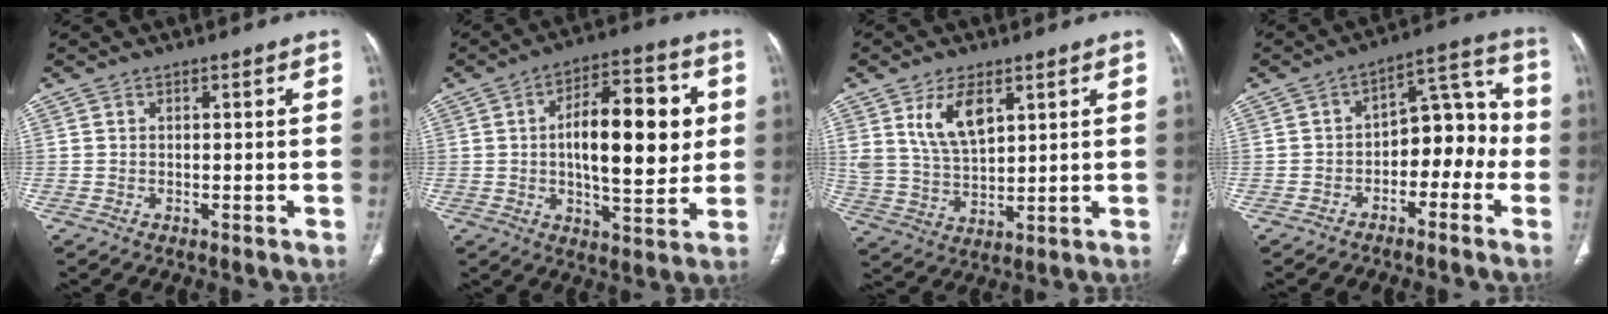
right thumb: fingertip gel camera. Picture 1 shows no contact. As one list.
[{"total": 17.8, "force": [2.0, 7.5, 16.0], "torque": [-0.214, 0.008, 0.027]}, {"total": 9.5, "force": [4.5, 4.7, 6.9], "torque": [-0.118, -0.023, 0.097]}, {"total": 11.1, "force": [-3.2, 6.9, 8.0], "torque": [-0.068, 0.055, -0.055]}]